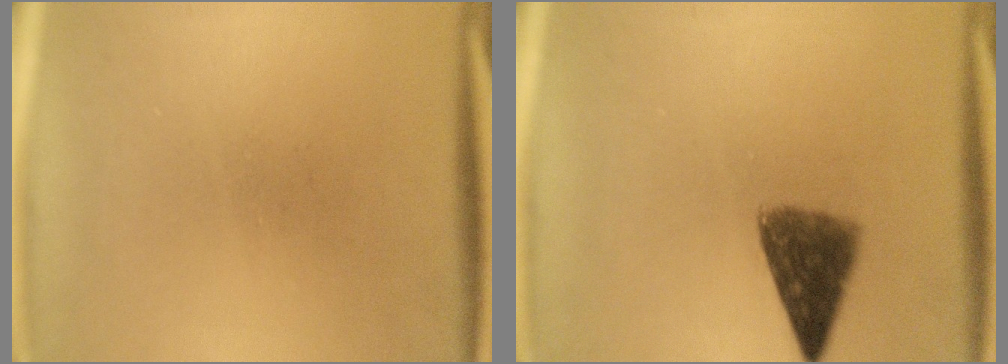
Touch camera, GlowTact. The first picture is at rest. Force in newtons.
{"total": 6.7}